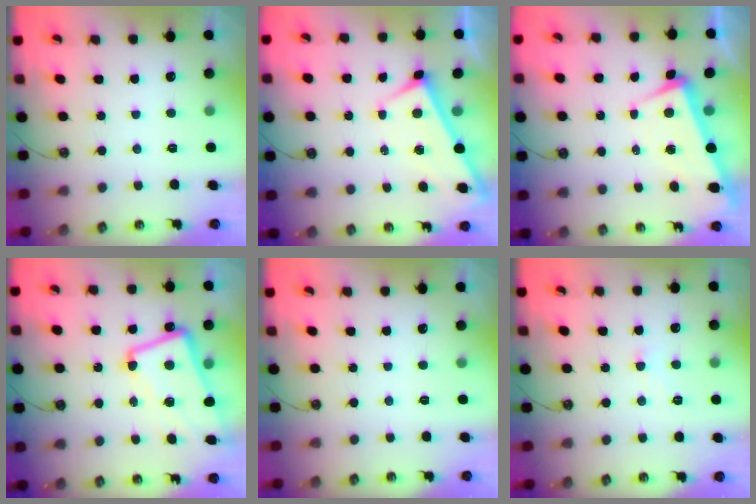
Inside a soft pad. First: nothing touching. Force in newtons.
{"total": 1.2, "press": 1.1, "slide": 0.4}
{"total": 3.8, "press": 3.5, "slide": 1.5}
{"total": 5.4, "press": 5.1, "slide": 1.7}
{"total": 0.0}
{"total": 1.1, "press": 0.9, "slide": 0.6}